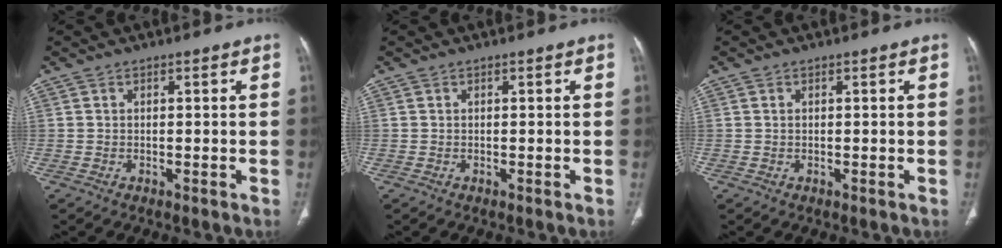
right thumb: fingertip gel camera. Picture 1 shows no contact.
{"total": 0.0}
{"total": 0.0}